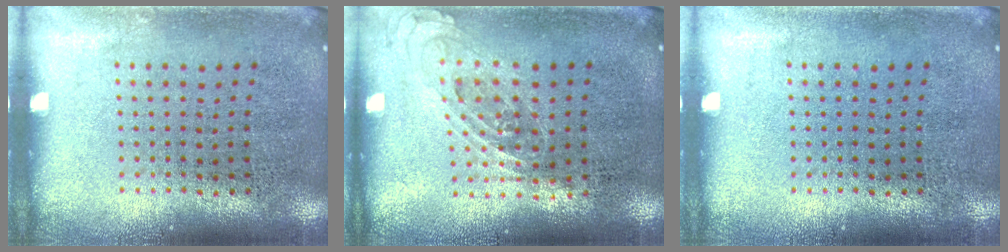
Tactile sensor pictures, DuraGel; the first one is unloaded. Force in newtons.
{"total": 0.8, "press": 0.7, "slide": 0.4}
{"total": 0.0}